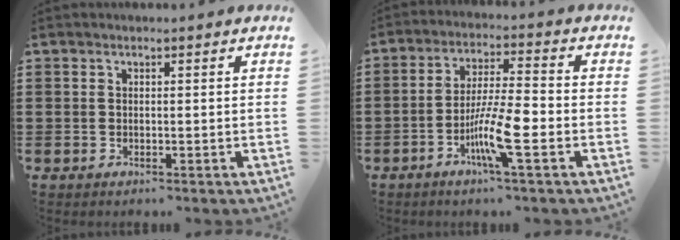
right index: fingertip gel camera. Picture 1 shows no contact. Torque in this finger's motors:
{"motor_torque": [1.12, -1.01, 0.76, 0.21]}